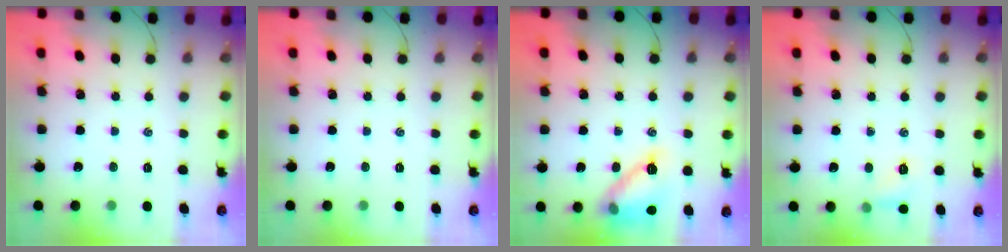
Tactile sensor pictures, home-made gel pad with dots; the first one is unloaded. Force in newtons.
{"total": 0.0}
{"total": 12.2, "press": 12.2, "slide": 0.1}
{"total": 6.6, "press": 6.4, "slide": 1.5}